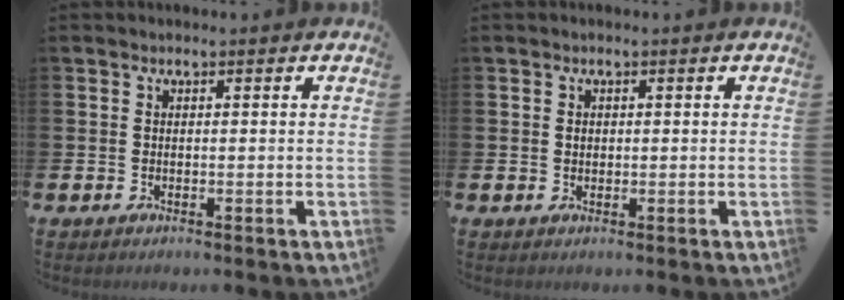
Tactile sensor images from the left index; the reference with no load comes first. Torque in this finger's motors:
{"motor_torque": [0.37, -0.11, 0.00, 0.00]}